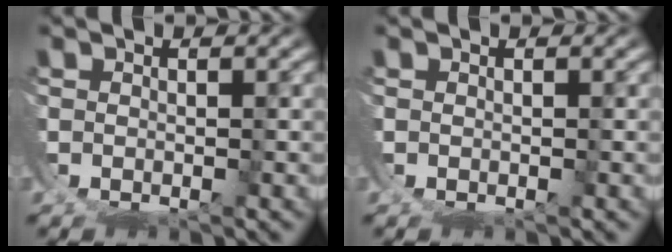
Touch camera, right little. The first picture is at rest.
{"total": 0.0}